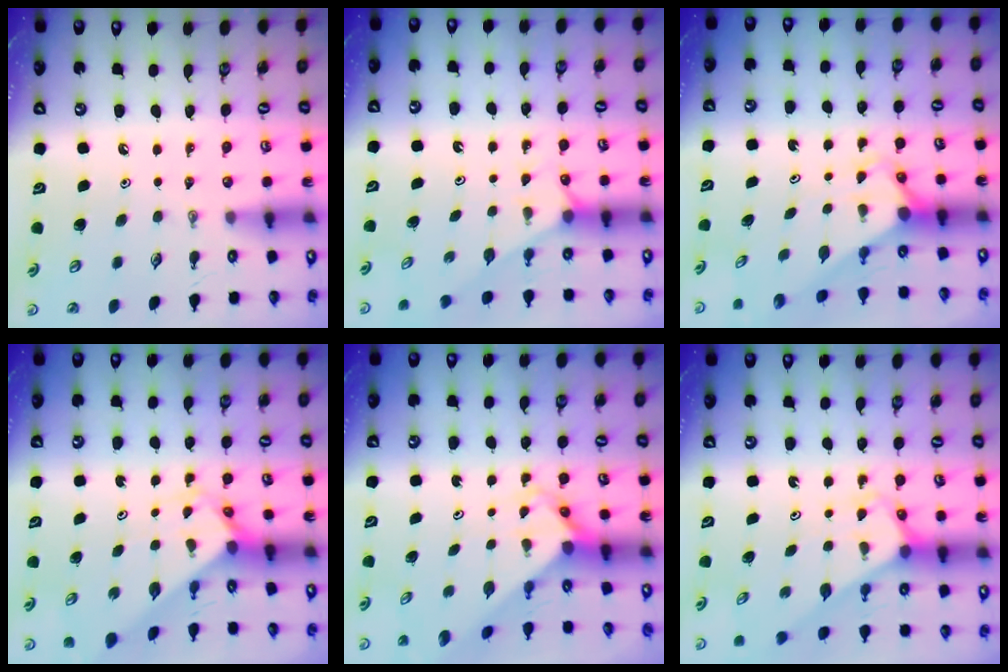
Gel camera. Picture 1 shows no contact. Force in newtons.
{"total": 1.9, "press": 1.9, "slide": 0.3}
{"total": 2.7, "press": 2.7, "slide": 0.0}
{"total": 2.7, "press": 2.7, "slide": 0.2}
{"total": 3.6, "press": 3.6, "slide": 0.4}
{"total": 3.0, "press": 3.0, "slide": 0.2}